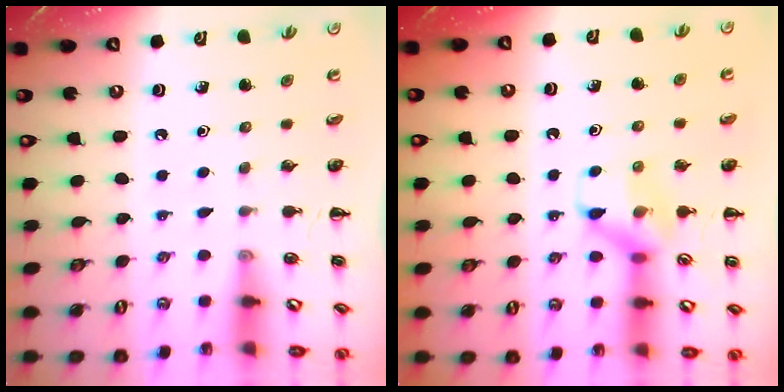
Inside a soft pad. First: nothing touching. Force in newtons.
{"total": 10.0, "press": 10.0, "slide": 0.6}